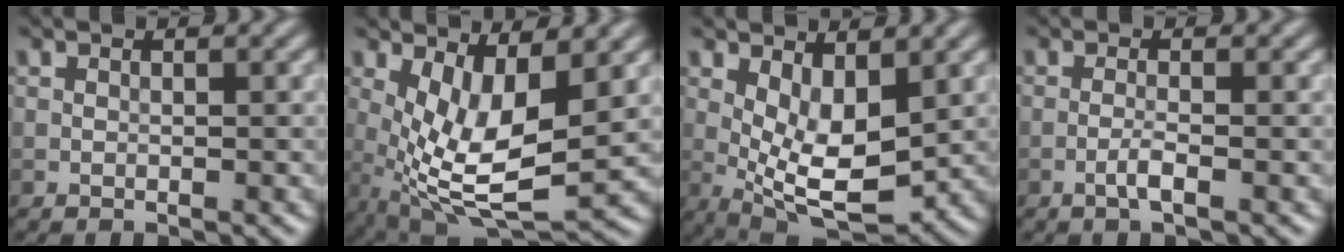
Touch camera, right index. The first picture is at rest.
{"total": 8.0, "force": [0.6, 2.9, 7.4], "torque": [-0.152, -0.019, 0.014]}
{"total": 6.5, "force": [0.9, 2.9, 5.7], "torque": [-0.104, -0.010, 0.019]}
{"total": 1.5, "force": [-0.7, 0.1, 1.3], "torque": [-0.025, 0.004, -0.017]}